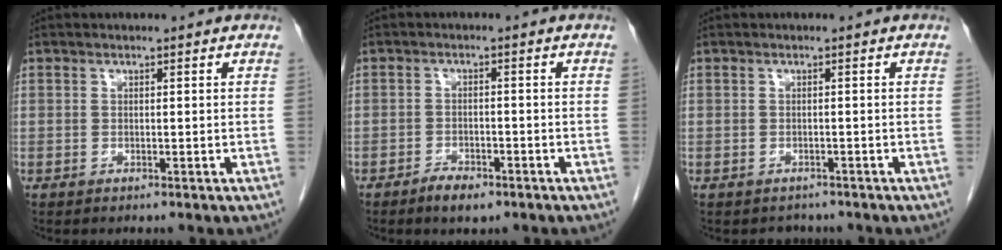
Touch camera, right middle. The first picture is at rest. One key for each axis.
{"total": 3.2, "fx": -2.3, "fy": 1.2, "fz": 1.8, "tx": -0.035, "ty": 0.000, "tz": -0.035}
{"total": 1.9, "fx": -1.7, "fy": 1.0, "fz": -0.2, "tx": -0.005, "ty": -0.001, "tz": -0.025}